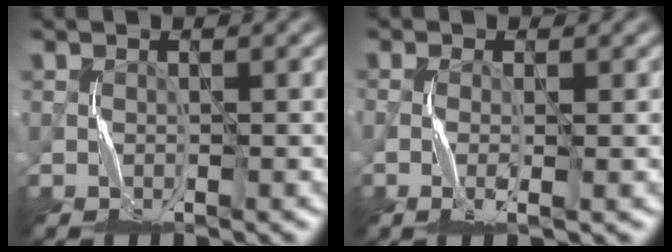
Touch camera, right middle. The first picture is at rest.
{"total": 1.5, "force": [-0.5, 0.0, 1.4], "torque": [-0.033, -0.001, -0.012]}